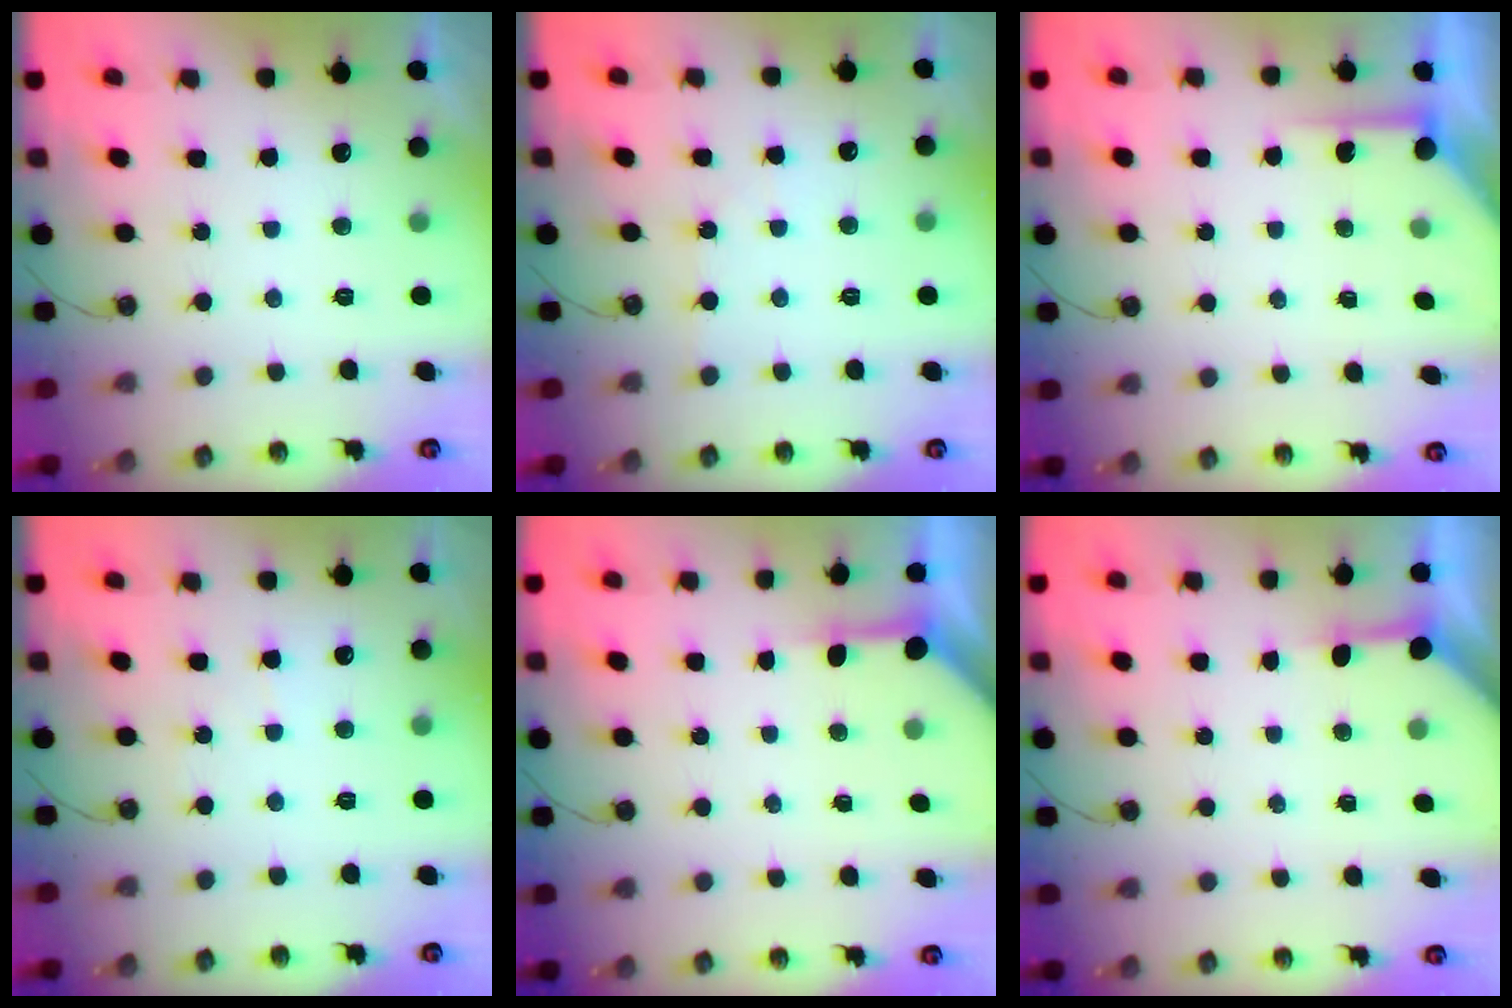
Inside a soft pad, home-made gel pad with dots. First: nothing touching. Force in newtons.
{"total": 2.5, "press": 2.5, "slide": 0.4}
{"total": 4.1, "press": 4.0, "slide": 0.5}
{"total": 5.9, "press": 5.9, "slide": 0.9}
{"total": 3.7, "press": 3.7, "slide": 0.2}
{"total": 3.4, "press": 3.4, "slide": 0.5}